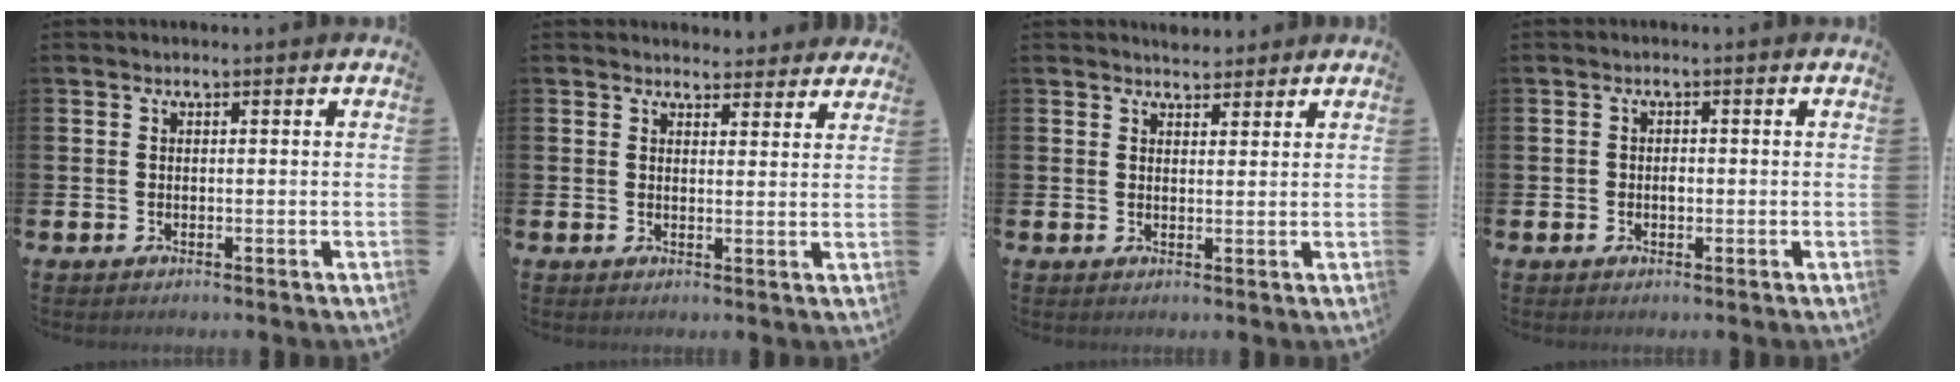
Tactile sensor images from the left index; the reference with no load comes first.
{"total": 3.2, "force": [3.1, 0.8, -0.1], "torque": [0.007, -0.018, 0.055]}
{"total": 2.9, "force": [2.8, 0.7, -0.3], "torque": [0.010, -0.014, 0.050]}
{"total": 1.1, "force": [-0.2, 0.9, 0.7], "torque": [-0.002, 0.000, -0.007]}